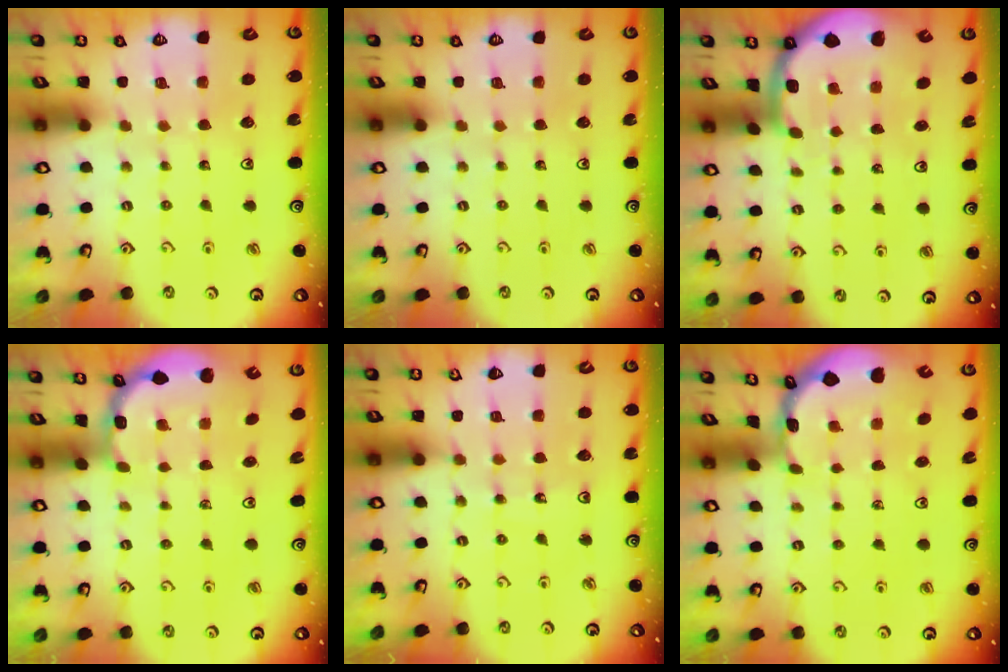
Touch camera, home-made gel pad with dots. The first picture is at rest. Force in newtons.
{"total": 0.0}
{"total": 2.5, "press": 2.4, "slide": 0.5}
{"total": 1.9, "press": 1.8, "slide": 0.4}
{"total": 7.2, "press": 7.0, "slide": 1.4}
{"total": 1.0, "press": 0.9, "slide": 0.2}